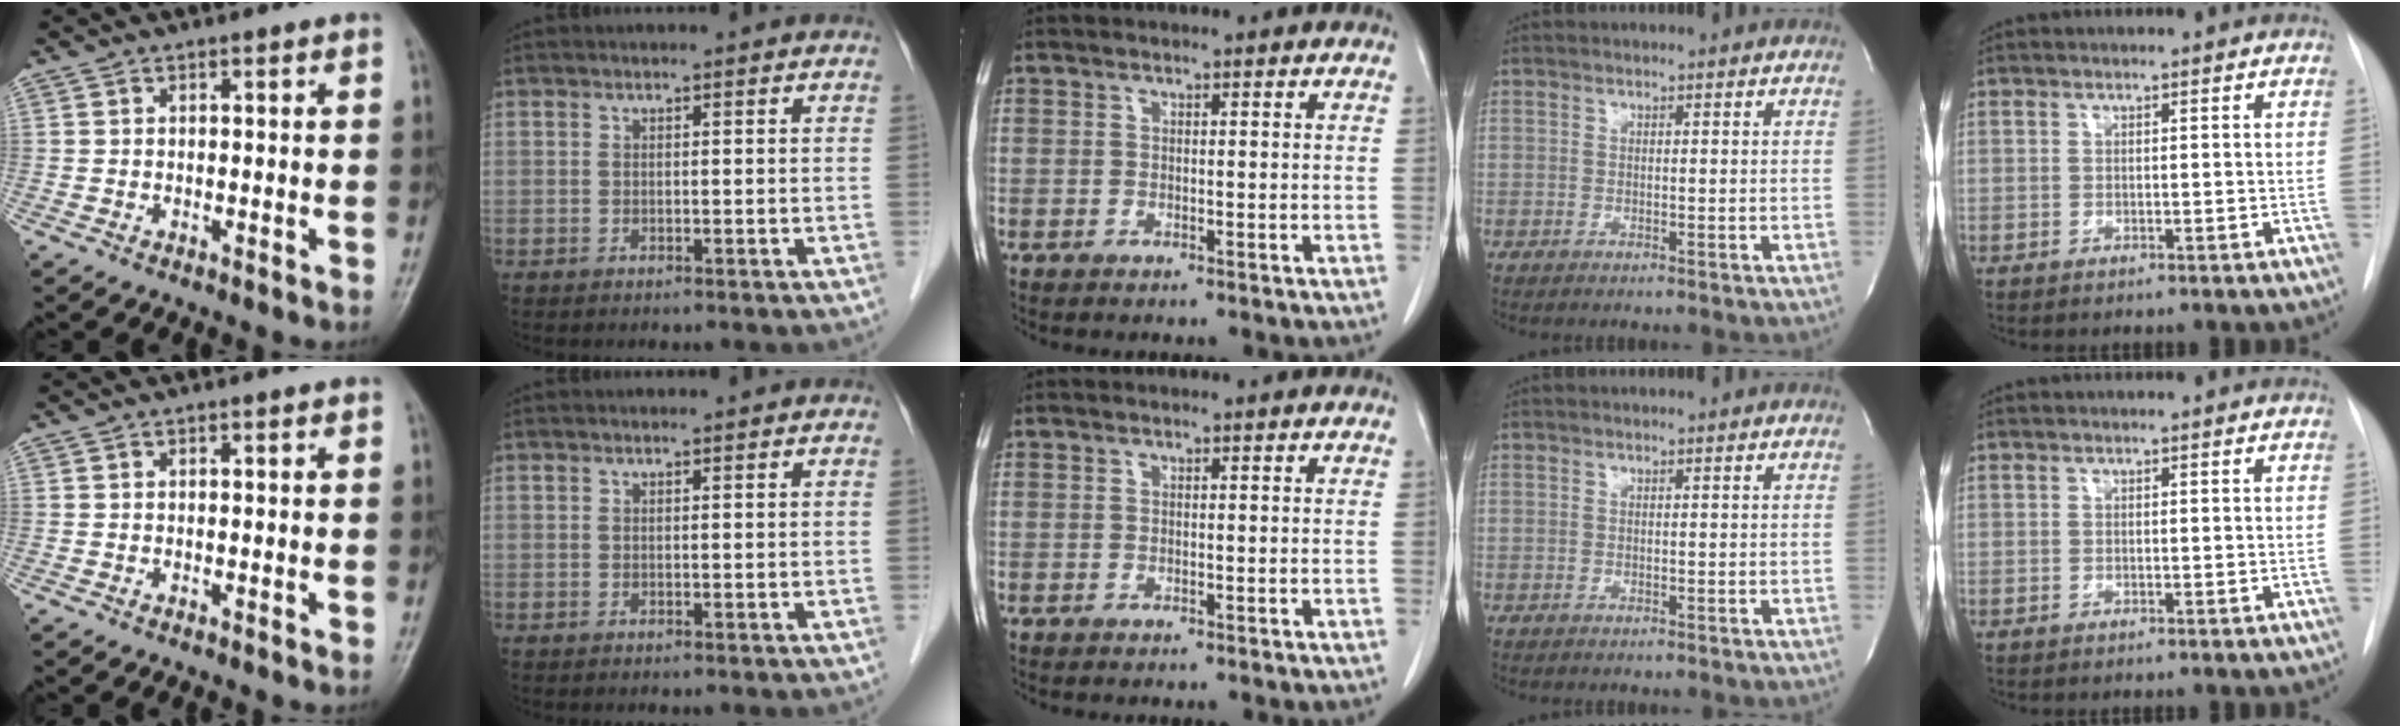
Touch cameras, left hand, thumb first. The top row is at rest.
{}